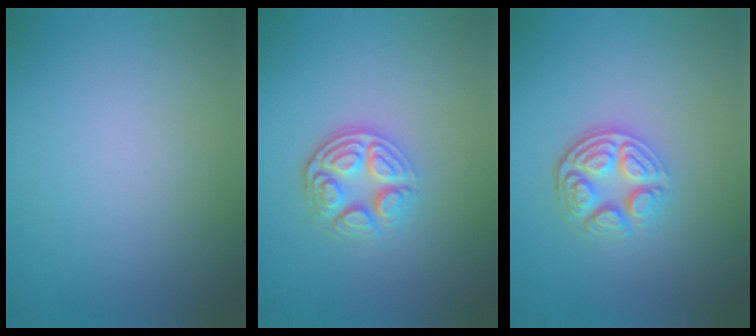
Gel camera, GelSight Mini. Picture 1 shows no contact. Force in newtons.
{"total": 4.3, "press": 3.3, "slide": 2.7}
{"total": 4.3, "press": 3.3, "slide": 2.7}